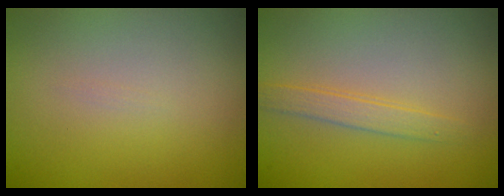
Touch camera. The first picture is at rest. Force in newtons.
{"total": 1.7, "press": 1.7, "slide": 0.0}